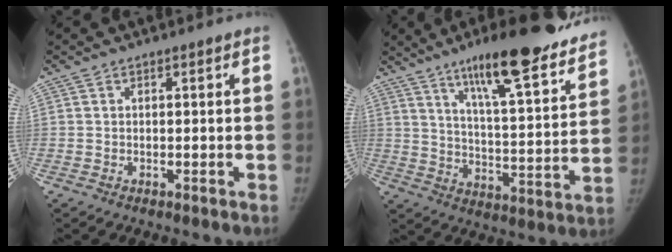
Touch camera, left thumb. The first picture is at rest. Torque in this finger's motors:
{"motor_torque": [1.36, -0.10, 1.31, -1.38, 0.43]}